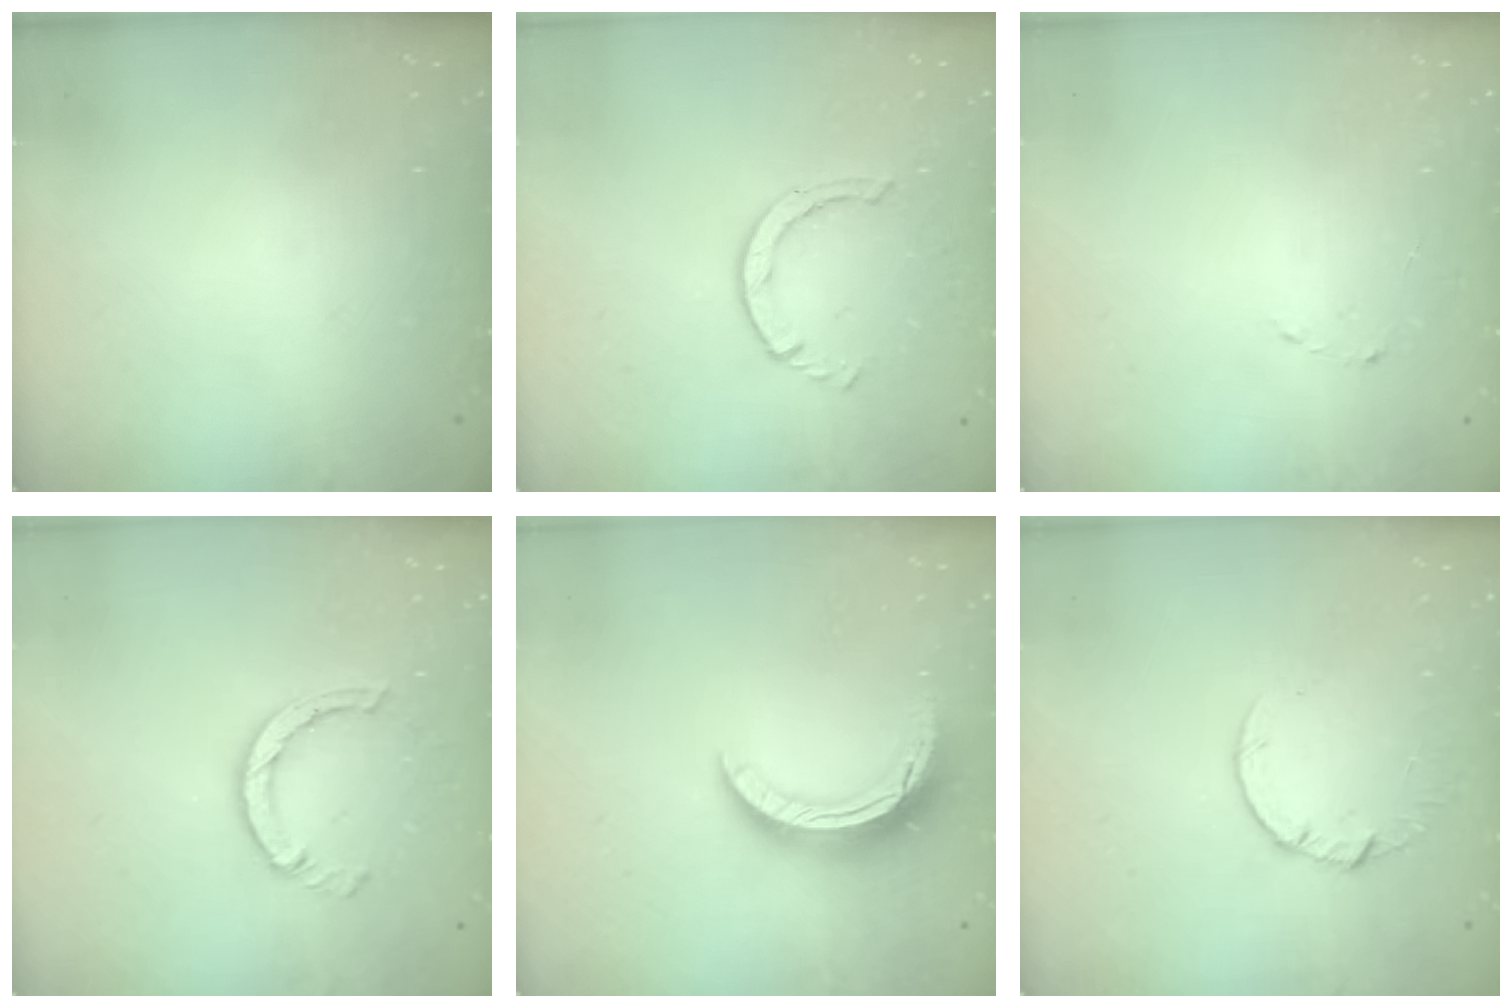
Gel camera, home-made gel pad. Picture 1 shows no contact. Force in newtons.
{"total": 2.5, "press": 2.5, "slide": 0.3}
{"total": 1.5, "press": 1.5, "slide": 0.2}
{"total": 5.8, "press": 5.8, "slide": 0.8}
{"total": 10.3, "press": 10.3, "slide": 0.3}
{"total": 3.7, "press": 3.7, "slide": 0.5}